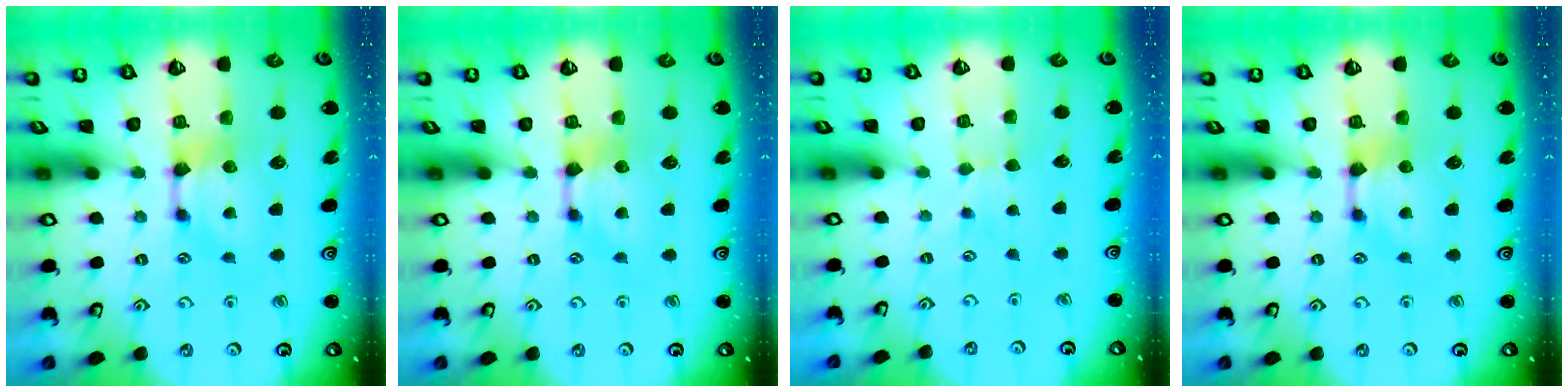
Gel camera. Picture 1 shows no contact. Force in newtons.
{"total": 0.0}
{"total": 2.6, "press": 2.5, "slide": 0.2}
{"total": 0.0}